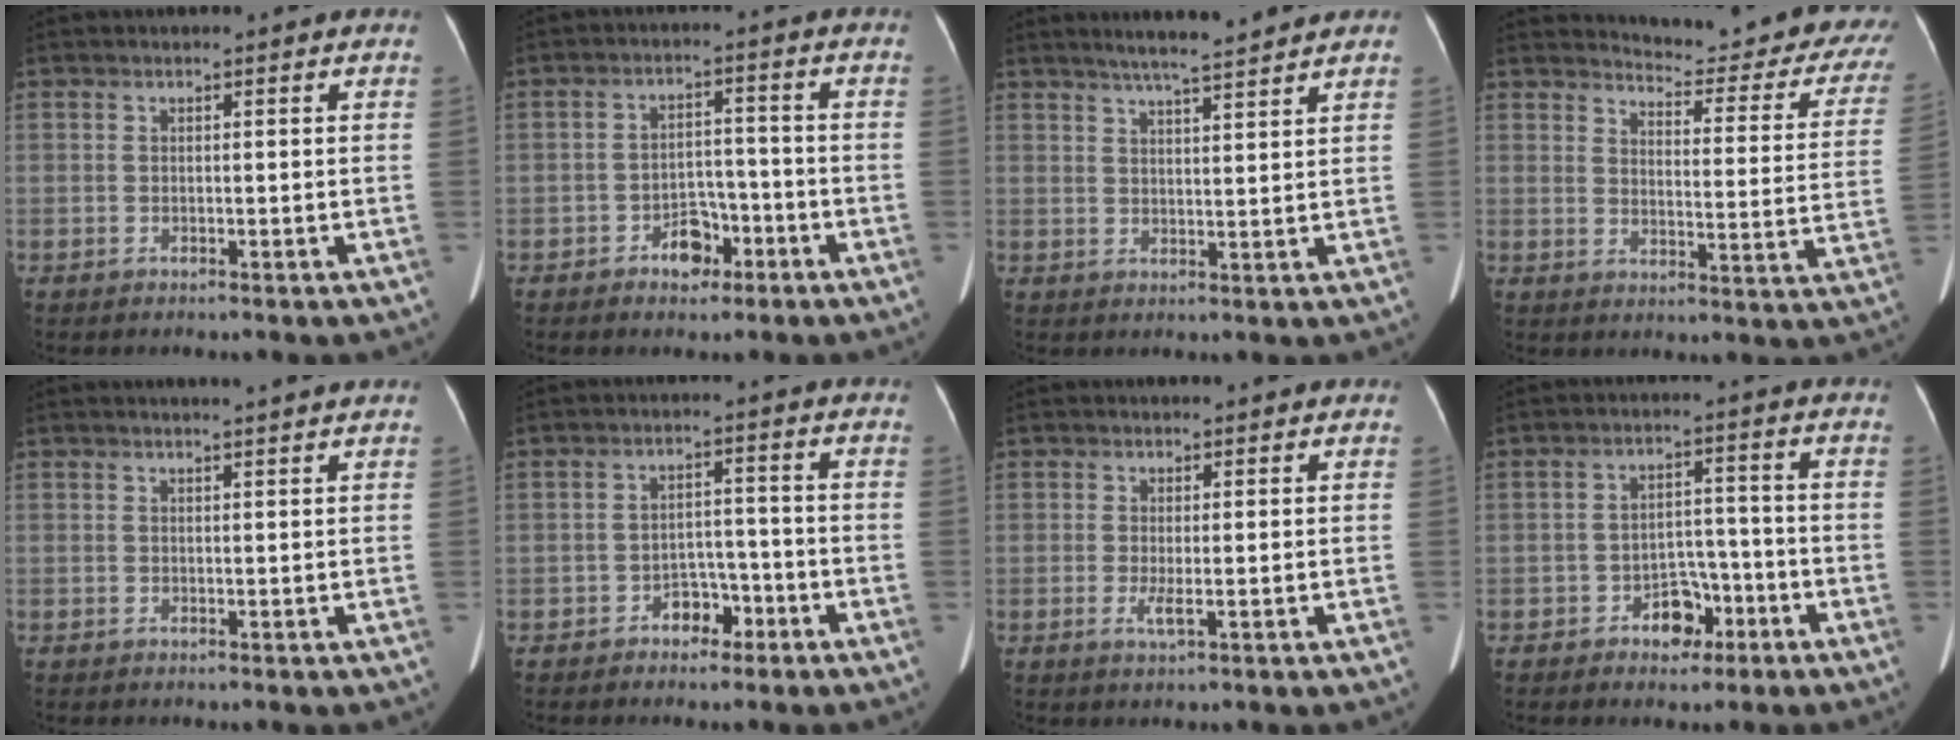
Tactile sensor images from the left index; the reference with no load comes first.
{"total": 4.6, "force": [-2.8, 2.9, 2.3], "torque": [-0.036, 0.015, -0.043]}
{"total": 7.1, "force": [6.2, -0.4, 3.5], "torque": [-0.063, 0.009, 0.096]}
{"total": 21.0, "force": [19.8, 2.8, 6.3], "torque": [-0.067, -0.104, 0.214]}
{"total": 2.8, "force": [2.6, -0.4, 1.0], "torque": [-0.012, 0.012, 0.030]}
{"total": 3.8, "force": [-2.4, 2.3, 1.7], "torque": [-0.025, 0.014, -0.037]}
{"total": 1.6, "force": [-0.1, 0.1, 1.6], "torque": [-0.031, -0.004, 0.001]}
{"total": 5.0, "force": [-2.9, 3.2, 2.5], "torque": [-0.037, 0.017, -0.043]}